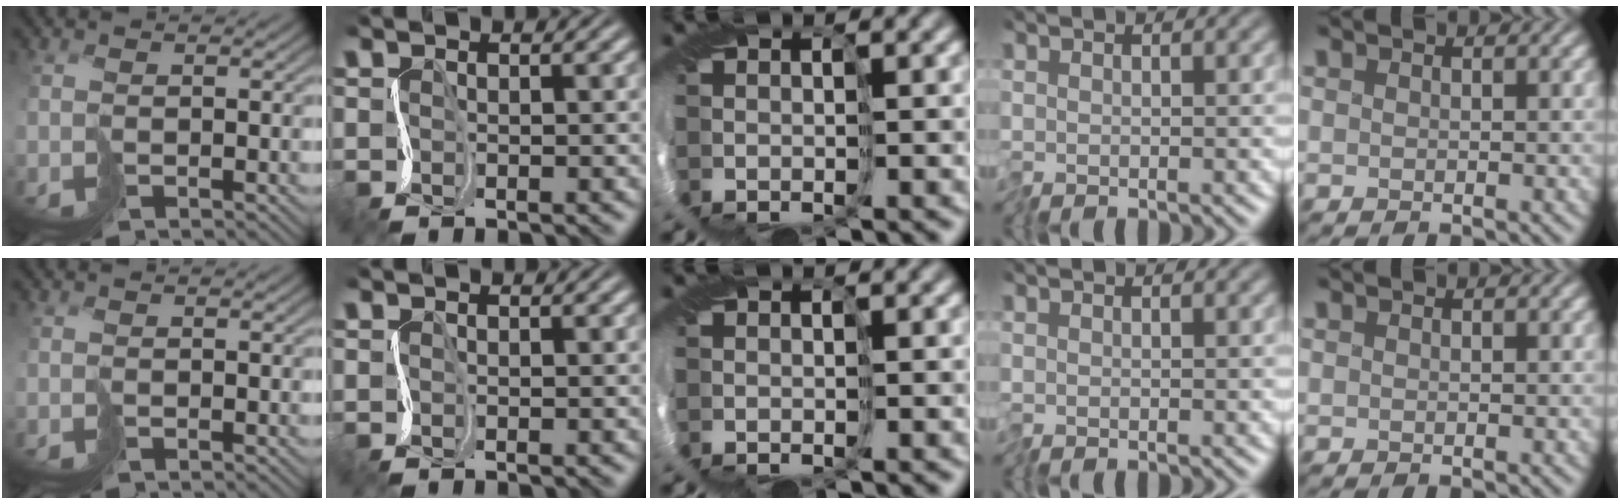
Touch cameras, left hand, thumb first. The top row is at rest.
{}